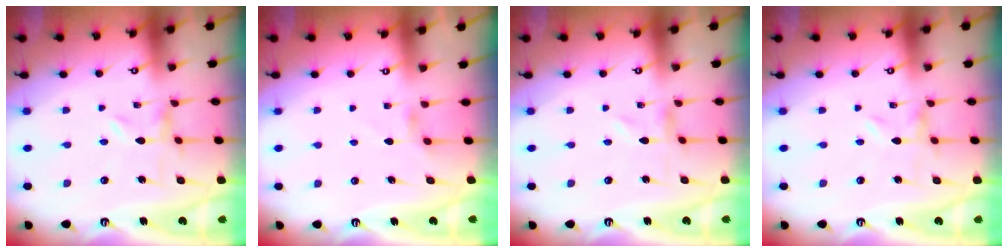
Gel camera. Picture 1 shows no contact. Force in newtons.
{"total": 2.6, "press": 2.5, "slide": 0.6}
{"total": 0.0}
{"total": 0.0}